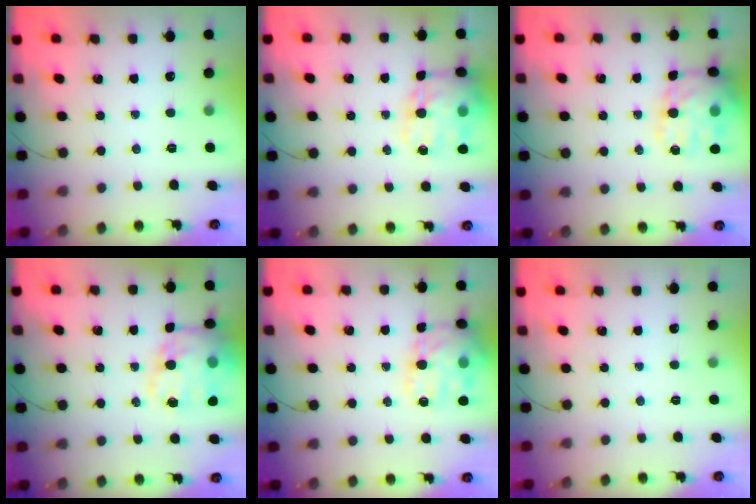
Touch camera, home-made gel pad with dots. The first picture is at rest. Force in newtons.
{"total": 17.8, "press": 17.3, "slide": 4.0}
{"total": 17.6, "press": 17.5, "slide": 2.4}
{"total": 16.8, "press": 16.4, "slide": 3.2}
{"total": 18.4, "press": 18.3, "slide": 1.6}
{"total": 0.0}